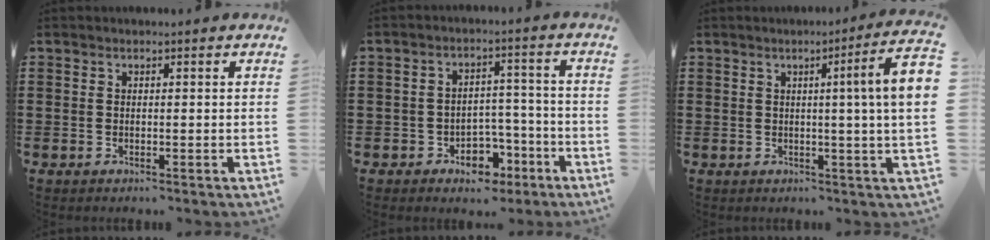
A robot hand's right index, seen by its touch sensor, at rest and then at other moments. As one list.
[{"total": 5.1, "force": [-3.0, 3.6, 1.9], "torque": [-0.036, 0.019, -0.055]}, {"total": 7.1, "force": [1.2, -0.9, 6.9], "torque": [-0.111, -0.016, 0.012]}]